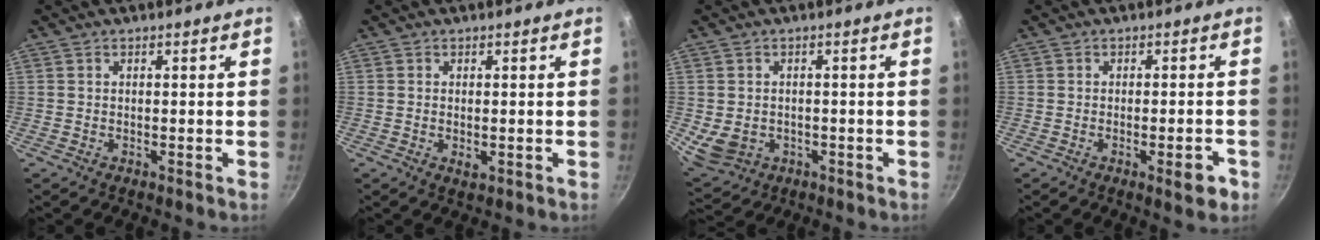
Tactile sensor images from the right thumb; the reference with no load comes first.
{"total": 1.7, "force": [-0.1, 1.0, 1.4], "torque": [-0.024, -0.005, 0.000]}
{"total": 6.3, "force": [-1.1, 5.2, 3.4], "torque": [-0.052, 0.001, -0.002]}
{"total": 4.6, "force": [-2.0, 1.4, 3.9], "torque": [-0.039, 0.009, -0.021]}